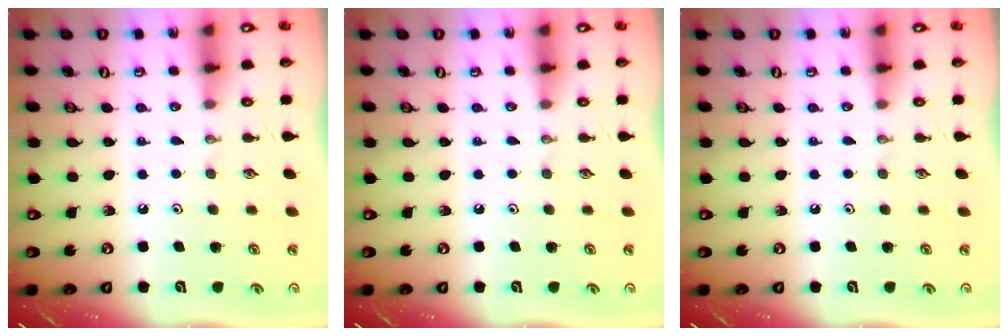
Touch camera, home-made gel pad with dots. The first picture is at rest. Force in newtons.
{"total": 0.0}
{"total": 0.0}